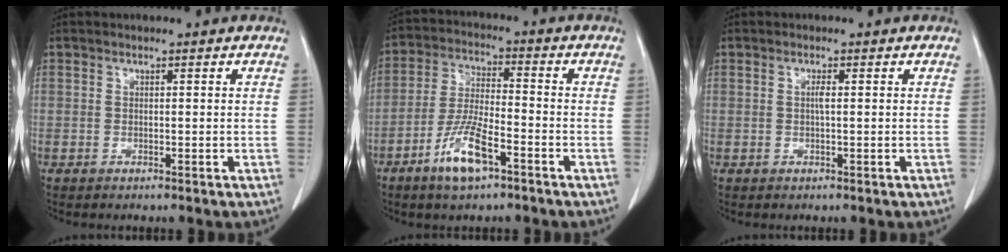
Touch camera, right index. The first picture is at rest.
{"total": 8.8, "force": [-4.9, 2.0, 7.1], "torque": [-0.144, -0.008, -0.091]}
{"total": 0.9, "force": [0.1, 0.1, 0.9], "torque": [-0.019, 0.000, 0.000]}